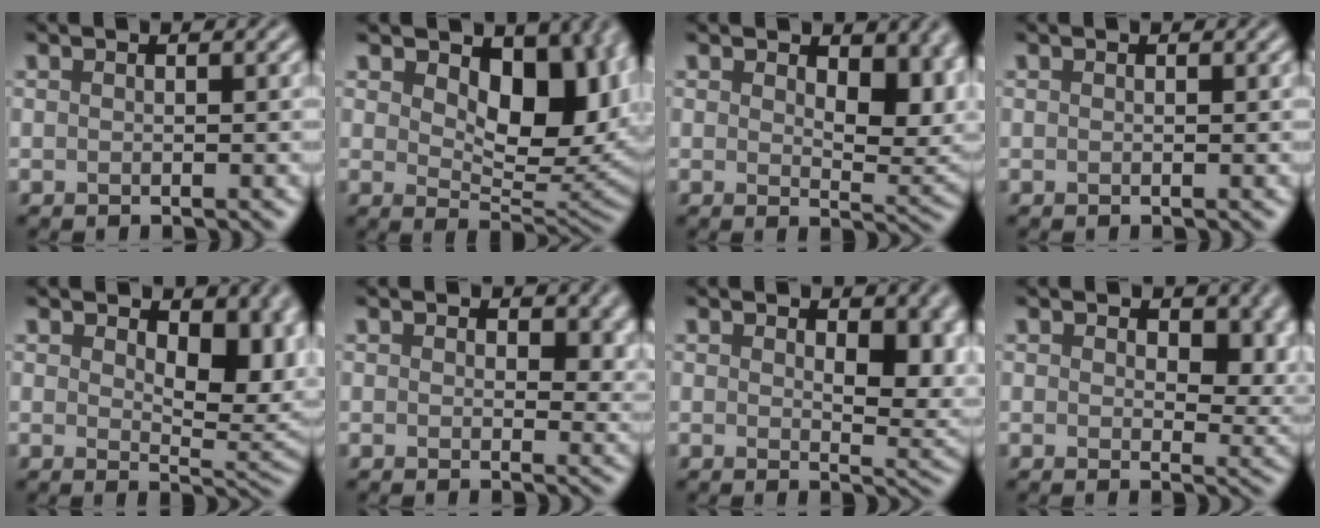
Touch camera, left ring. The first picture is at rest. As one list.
[{"total": 10.4, "force": [2.8, 6.0, 8.0], "torque": [-0.118, -0.016, 0.049]}, {"total": 6.3, "force": [2.1, 3.4, 4.8], "torque": [-0.067, -0.011, 0.034]}, {"total": 0.0}, {"total": 6.9, "force": [1.9, 3.8, 5.4], "torque": [-0.079, -0.012, 0.030]}, {"total": 3.7, "force": [1.3, 2.3, 2.6], "torque": [-0.031, -0.010, 0.013]}, {"total": 5.8, "force": [1.5, 3.2, 4.6], "torque": [-0.058, -0.012, 0.031]}, {"total": 5.6, "force": [1.6, 3.4, 4.1], "torque": [-0.056, -0.011, 0.023]}]